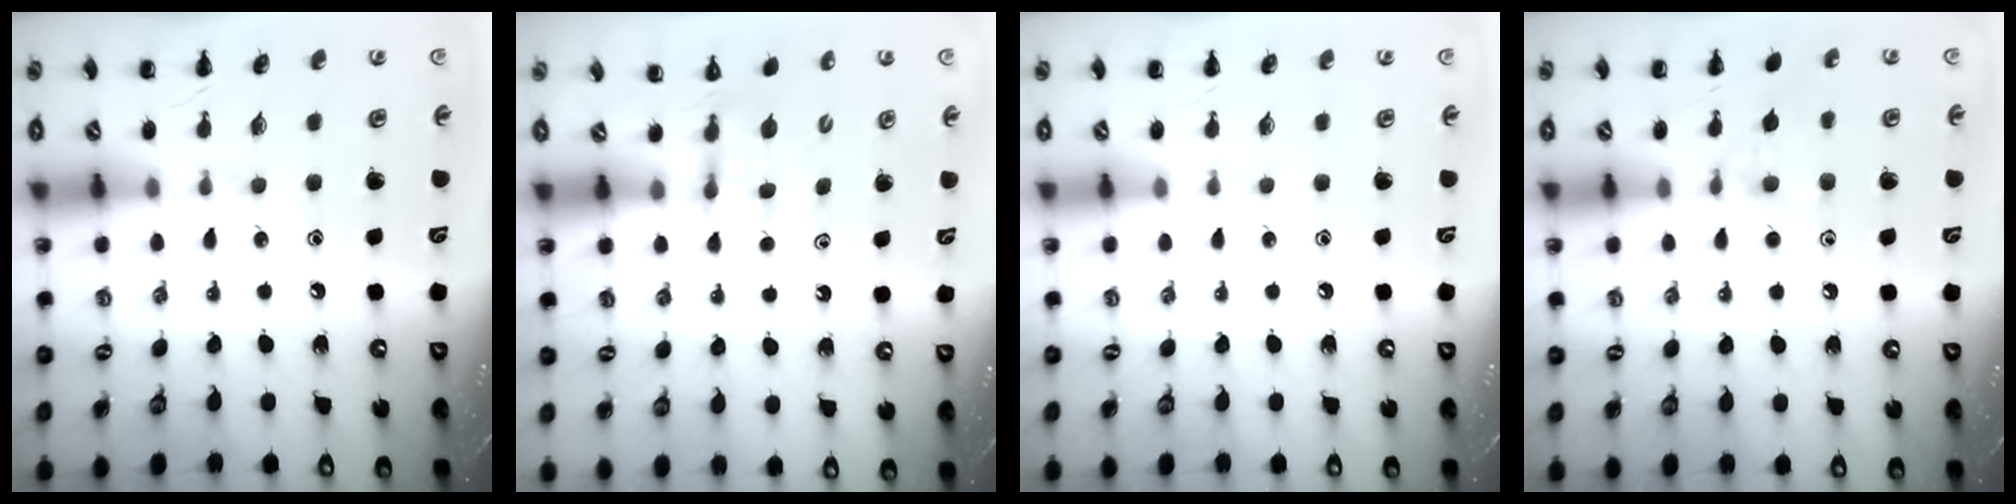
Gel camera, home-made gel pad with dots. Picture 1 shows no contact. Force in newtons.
{"total": 3.4, "press": 3.1, "slide": 1.4}
{"total": 0.0}
{"total": 8.1, "press": 7.9, "slide": 1.8}